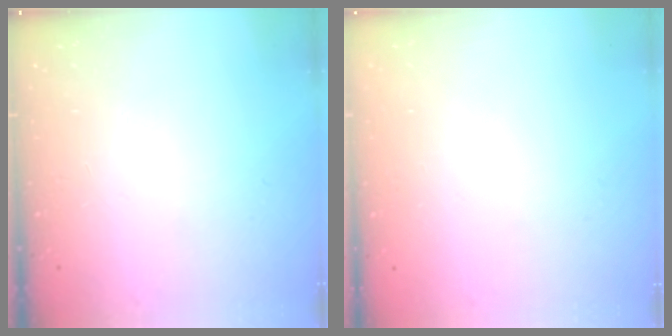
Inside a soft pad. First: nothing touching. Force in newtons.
{"total": 0.0}